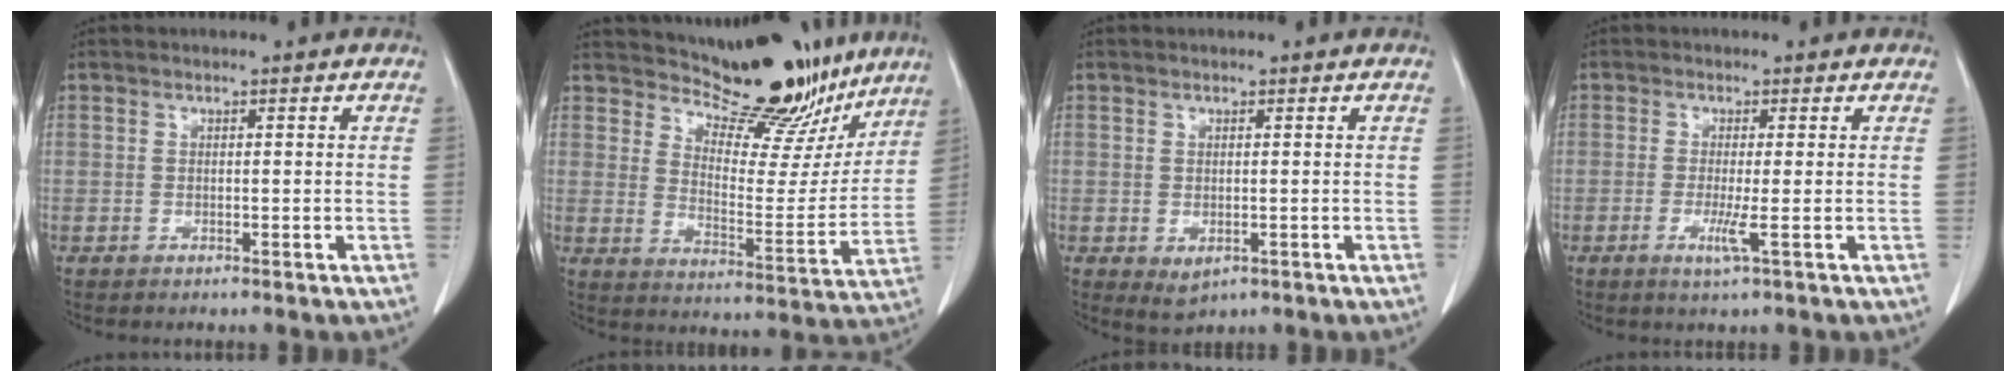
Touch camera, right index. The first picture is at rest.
{"total": 15.3, "force": [13.7, 4.5, 5.3], "torque": [-0.060, -0.042, 0.191]}
{"total": 2.3, "force": [-0.6, 1.6, 1.6], "torque": [-0.025, -0.005, 0.004]}
{"total": 2.8, "force": [-0.8, -0.4, 2.7], "torque": [-0.055, -0.008, -0.016]}